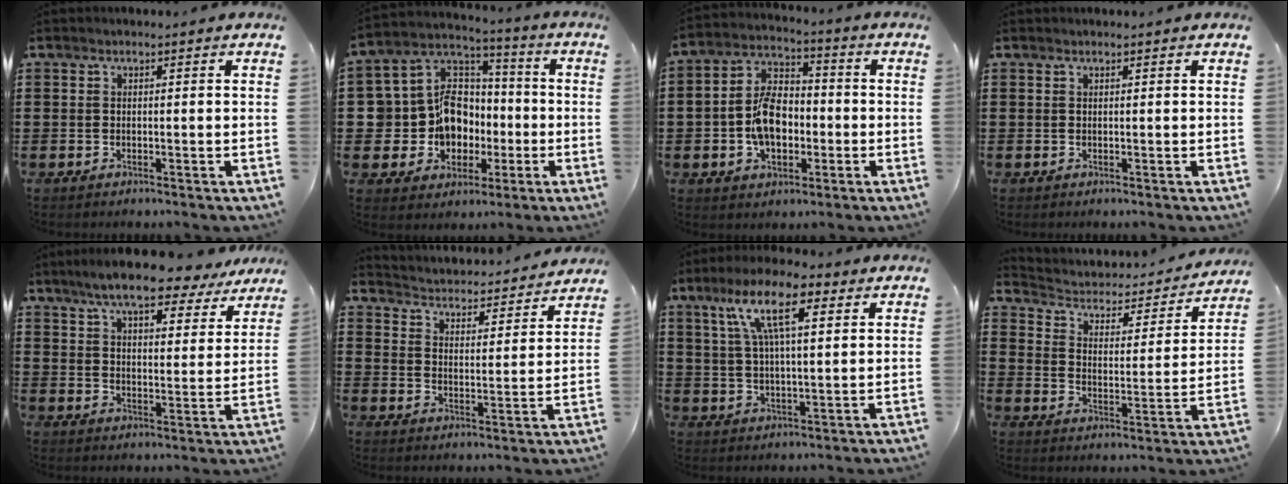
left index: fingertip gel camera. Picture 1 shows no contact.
{"total": 12.1, "force": [-2.2, 10.9, 5.0], "torque": [-0.136, 0.006, -0.032]}
{"total": 8.9, "force": [-1.7, 6.1, 6.3], "torque": [-0.142, 0.013, -0.035]}
{"total": 0.0}
{"total": 9.0, "force": [7.8, 1.3, 4.2], "torque": [-0.101, -0.026, 0.139]}
{"total": 2.8, "force": [2.8, 0.0, -0.2], "torque": [-0.018, -0.033, 0.037]}
{"total": 11.0, "force": [5.6, 3.5, 8.8], "torque": [-0.176, 0.006, 0.094]}
{"total": 2.7, "force": [2.0, 1.6, 1.0], "torque": [-0.034, -0.017, 0.024]}